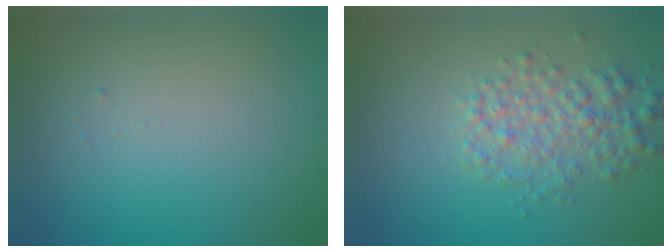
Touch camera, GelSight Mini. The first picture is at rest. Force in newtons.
{"total": 3.6, "press": 3.6, "slide": 0.1}